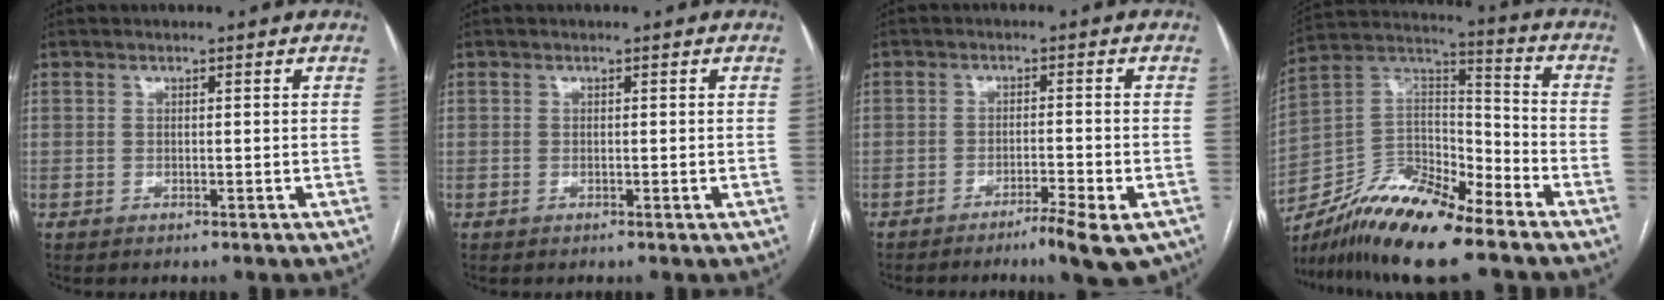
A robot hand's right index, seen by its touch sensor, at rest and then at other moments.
{"total": 0.0}
{"total": 6.4, "force": [-4.3, 0.2, 4.7], "torque": [-0.060, -0.008, -0.065]}
{"total": 15.6, "force": [-12.3, 3.0, 9.2], "torque": [-0.165, 0.019, -0.223]}